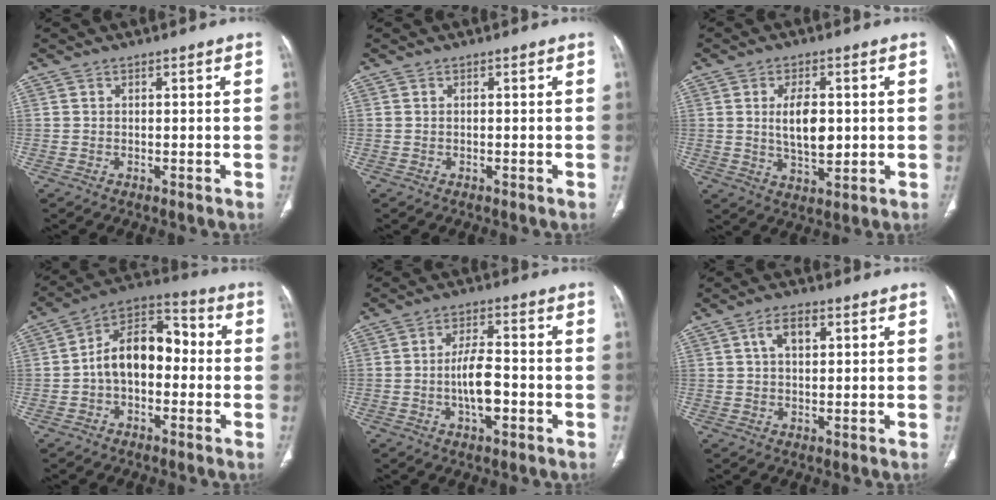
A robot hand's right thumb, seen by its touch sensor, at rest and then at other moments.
{"total": 0.0}
{"total": 8.0, "force": [0.8, 4.2, 6.8], "torque": [-0.108, -0.012, 0.019]}
{"total": 13.4, "force": [-1.0, 8.6, 10.2], "torque": [-0.141, 0.046, -0.031]}
{"total": 7.5, "force": [-1.8, 3.2, 6.5], "torque": [-0.114, 0.015, -0.032]}
{"total": 4.9, "force": [1.7, 2.6, 3.8], "torque": [-0.061, 0.005, 0.029]}